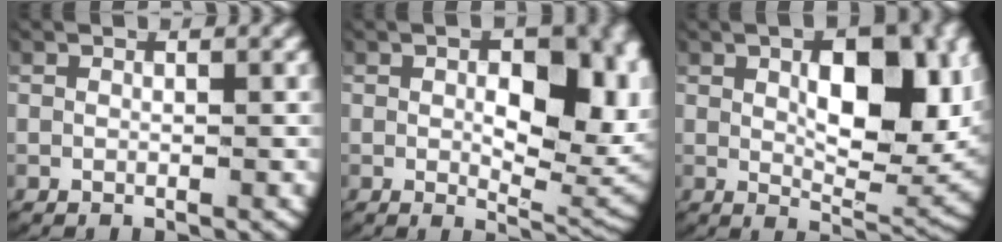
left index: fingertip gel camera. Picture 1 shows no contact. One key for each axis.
{"total": 7.6, "fx": 1.1, "fy": 3.9, "fz": 6.5, "tx": -0.087, "ty": -0.019, "tz": 0.019}
{"total": 7.4, "fx": 1.8, "fy": 3.3, "fz": 6.4, "tx": -0.106, "ty": -0.012, "tz": 0.030}